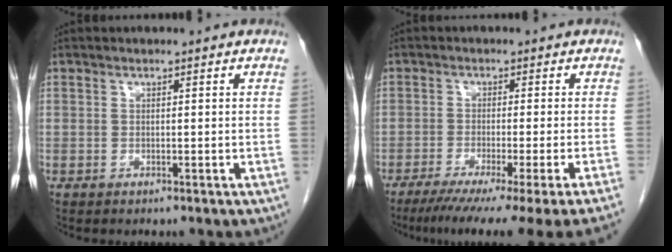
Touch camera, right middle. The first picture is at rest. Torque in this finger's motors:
{"motor_torque": [1.08, -1.06, 0.14, 0.08]}